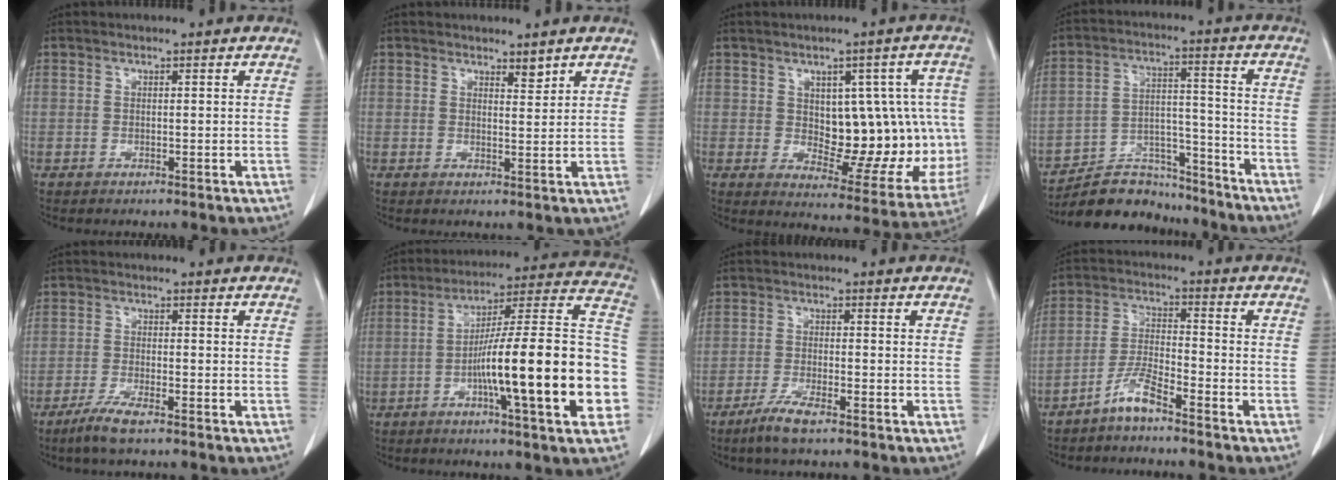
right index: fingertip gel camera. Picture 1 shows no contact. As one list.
[{"total": 1.7, "force": [1.5, 0.4, 0.7], "torque": [-0.012, -0.008, 0.025]}, {"total": 15.4, "force": [0.9, 7.9, 13.2], "torque": [-0.160, 0.015, 0.037]}, {"total": 11.9, "force": [-11.1, 4.2, 1.0], "torque": [-0.010, 0.046, -0.184]}, {"total": 4.4, "force": [-3.2, 0.3, 3.0], "torque": [-0.065, -0.009, -0.060]}, {"total": 23.3, "force": [-5.7, 1.7, 22.5], "torque": [-0.258, 0.021, -0.085]}, {"total": 4.6, "force": [-3.4, 0.4, 3.1], "torque": [-0.067, -0.008, -0.063]}, {"total": 5.4, "force": [-4.3, 0.5, 3.1], "torque": [-0.072, -0.005, -0.089]}]